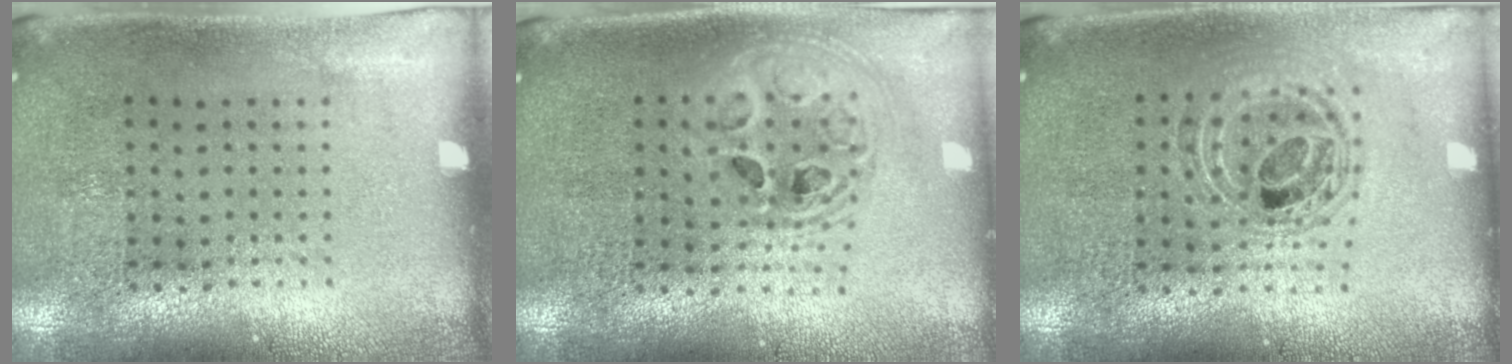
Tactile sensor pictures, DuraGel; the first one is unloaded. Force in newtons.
{"total": 2.0, "press": 1.6, "slide": 1.2}
{"total": 0.9, "press": 0.9, "slide": 0.2}